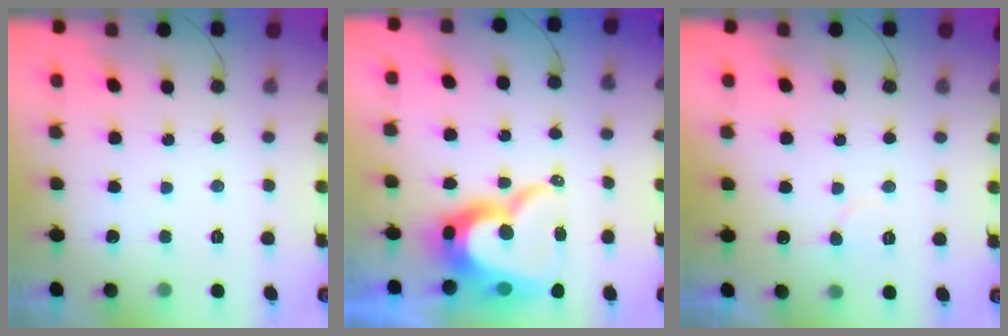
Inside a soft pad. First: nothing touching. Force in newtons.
{"total": 17.9, "press": 17.8, "slide": 1.5}
{"total": 6.0, "press": 6.0, "slide": 0.4}